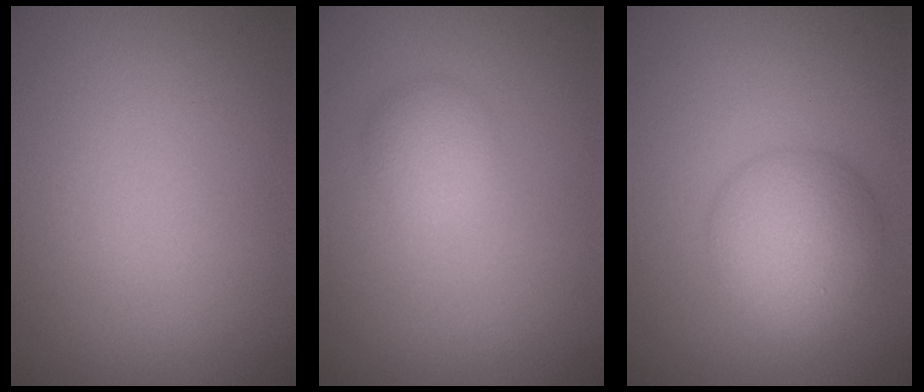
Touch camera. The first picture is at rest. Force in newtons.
{"total": 2.0, "press": 2.0, "slide": 0.1}
{"total": 5.2, "press": 5.2, "slide": 0.2}